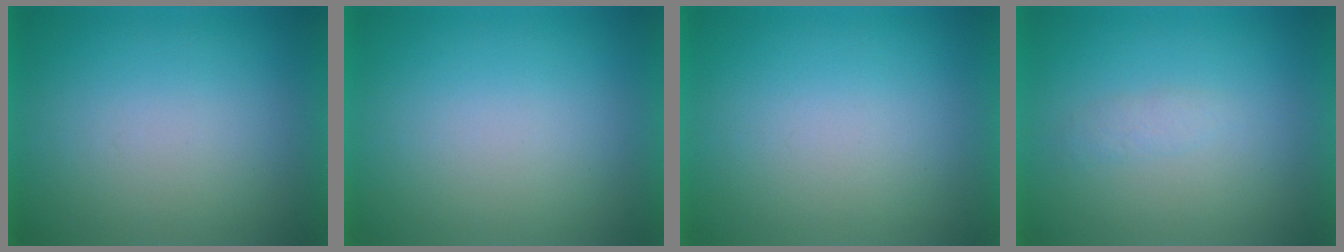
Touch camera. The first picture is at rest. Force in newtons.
{"total": 0.0}
{"total": 0.0}
{"total": 1.5}